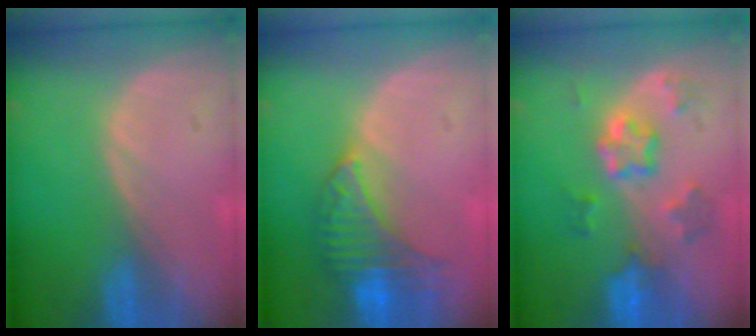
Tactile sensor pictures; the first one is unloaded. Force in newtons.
{"total": 7.4, "press": 7.1, "slide": 2.1}
{"total": 7.1, "press": 6.3, "slide": 3.4}